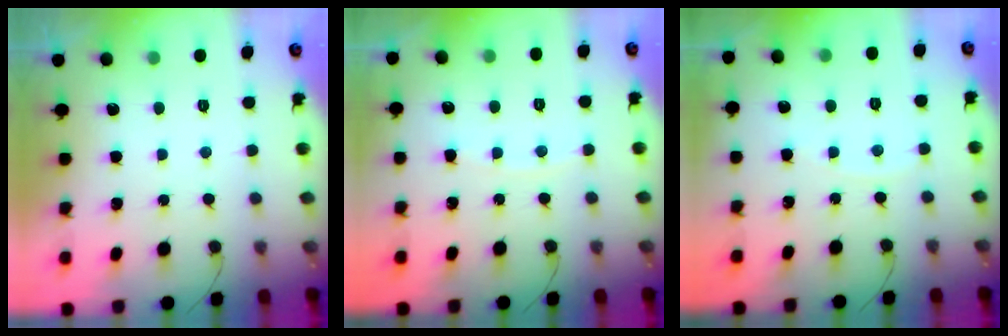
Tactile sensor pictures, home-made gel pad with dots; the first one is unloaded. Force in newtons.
{"total": 3.4, "press": 3.4, "slide": 0.4}
{"total": 1.6, "press": 1.6, "slide": 0.2}